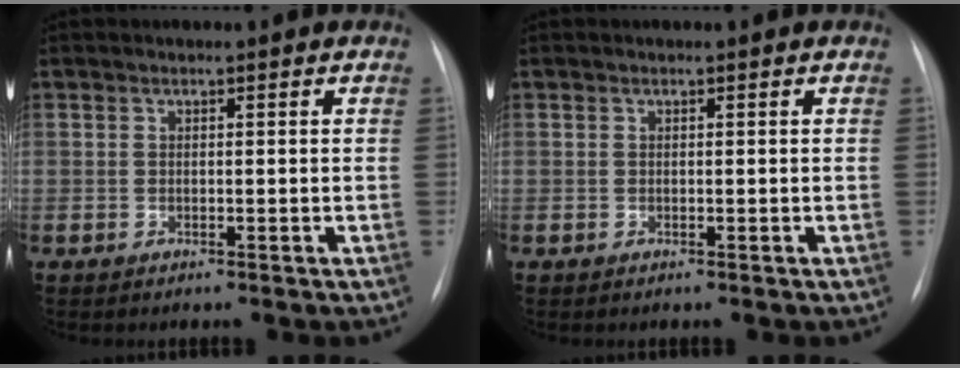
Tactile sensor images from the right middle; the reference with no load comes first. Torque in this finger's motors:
{"motor_torque": [0.00, -0.17, -0.01, 0.00]}